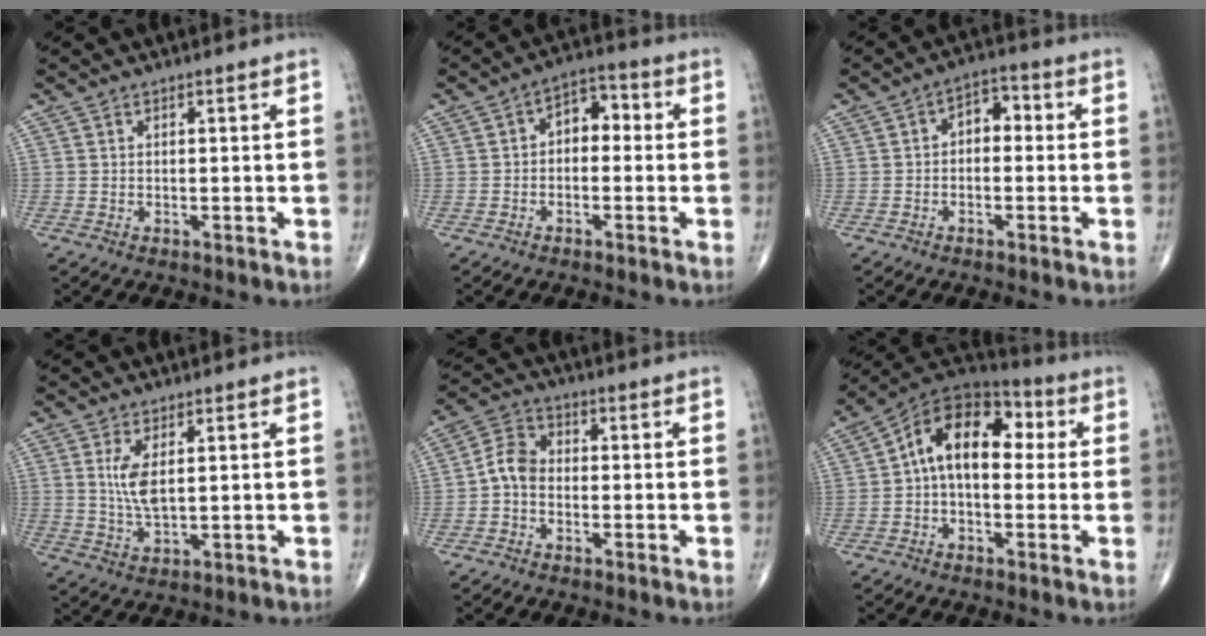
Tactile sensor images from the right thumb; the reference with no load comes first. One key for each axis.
{"total": 5.9, "fx": -0.1, "fy": 4.0, "fz": 4.3, "tx": -0.039, "ty": 0.026, "tz": -0.017}
{"total": 4.9, "fx": -0.1, "fy": 3.3, "fz": 3.6, "tx": -0.033, "ty": 0.022, "tz": -0.017}
{"total": 5.3, "fx": 1.3, "fy": 2.0, "fz": 4.7, "tx": -0.099, "ty": -0.012, "tz": 0.034}
{"total": 5.4, "fx": -1.2, "fy": 4.0, "fz": 3.4, "tx": -0.053, "ty": 0.019, "tz": -0.038}
{"total": 14.1, "fx": 1.3, "fy": 8.8, "fz": 10.9, "tx": -0.142, "ty": 0.047, "tz": 0.006}